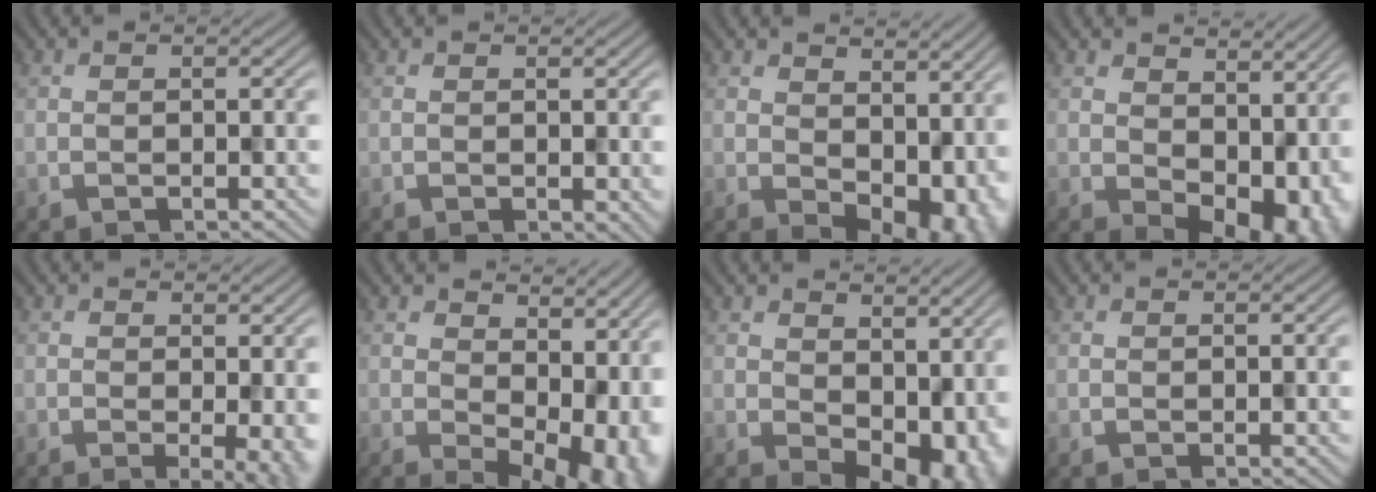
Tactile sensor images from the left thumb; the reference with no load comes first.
{"total": 1.5, "force": [-0.3, 0.8, 1.2], "torque": [-0.016, -0.004, 0.003]}
{"total": 9.1, "force": [0.4, 6.2, 6.7], "torque": [-0.083, -0.032, 0.028]}
{"total": 10.3, "force": [0.4, 7.0, 7.5], "torque": [-0.091, -0.036, 0.032]}
{"total": 5.0, "force": [-1.3, 1.4, 4.7], "torque": [-0.056, -0.010, 0.000]}
{"total": 12.8, "force": [-0.1, 7.8, 10.2], "torque": [-0.121, -0.039, 0.037]}
{"total": 9.3, "force": [0.1, 6.3, 6.8], "torque": [-0.085, -0.031, 0.022]}
{"total": 0.7, "force": [-0.1, 0.2, 0.7], "torque": [-0.011, 0.000, -0.002]}